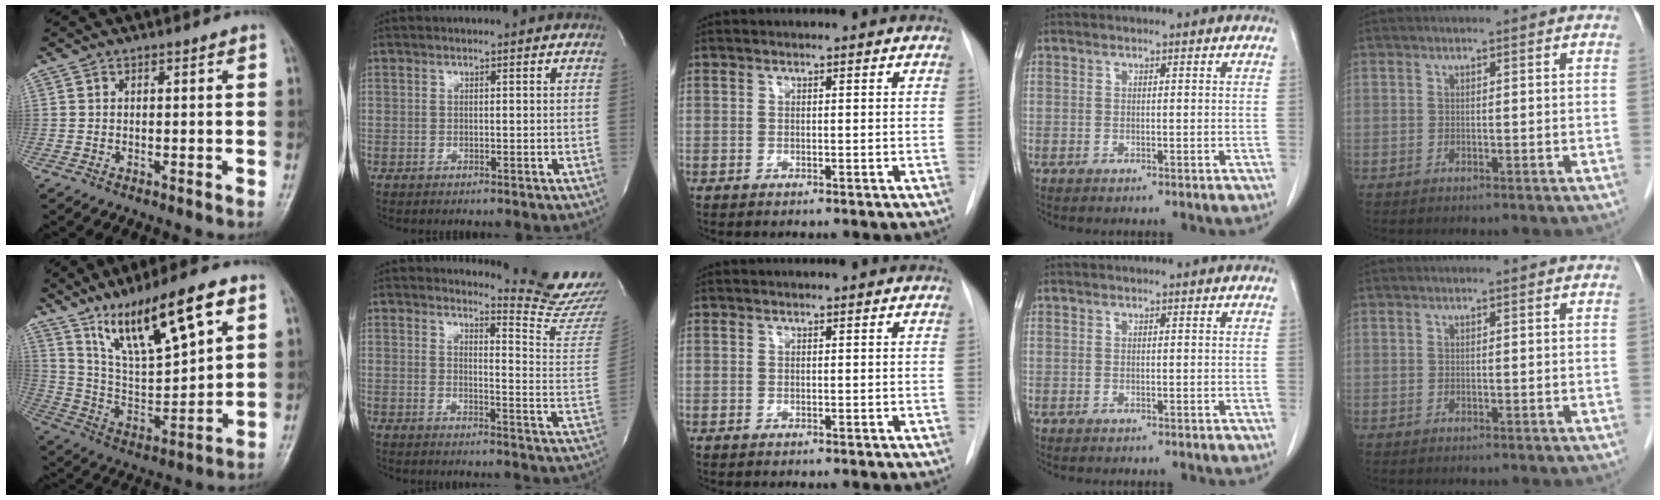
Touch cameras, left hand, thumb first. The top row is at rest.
{"thumb": {"total": 19.4, "force": [10.9, 5.5, 15.0], "torque": [-0.232, -0.035, 0.208]}, "index": {"total": 11.9, "force": [11.7, -2.2, 0.5], "torque": [-0.006, -0.148, 0.124]}}